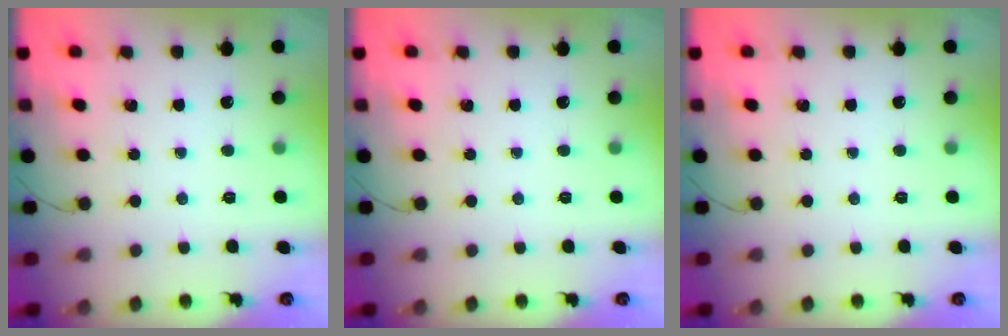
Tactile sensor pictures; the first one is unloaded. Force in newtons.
{"total": 0.0}
{"total": 0.0}